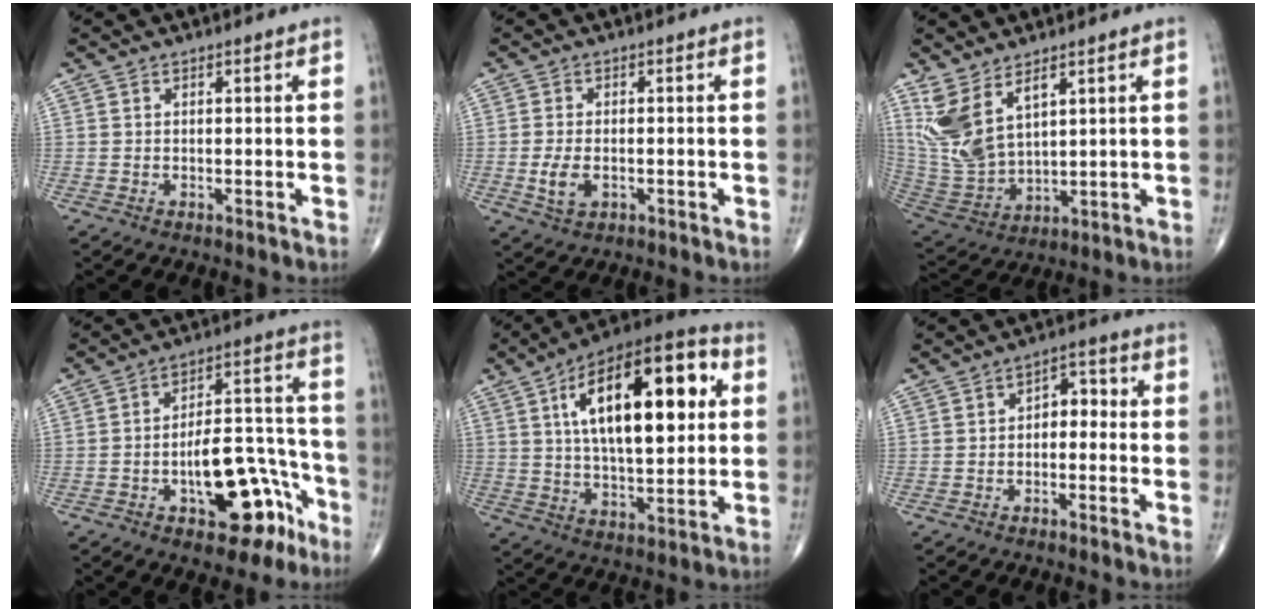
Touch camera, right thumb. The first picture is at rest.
{"total": 4.2, "force": [-0.9, 2.5, 3.3], "torque": [-0.066, -0.001, -0.012]}
{"total": 11.1, "force": [5.8, 5.3, 7.8], "torque": [-0.163, -0.027, 0.141]}
{"total": 16.8, "force": [-7.6, 8.1, 12.6], "torque": [-0.138, 0.072, -0.099]}
{"total": 24.4, "force": [6.0, 10.5, 21.2], "torque": [-0.320, 0.008, 0.087]}
{"total": 4.6, "force": [-0.5, 3.1, 3.5], "torque": [-0.029, 0.026, -0.020]}